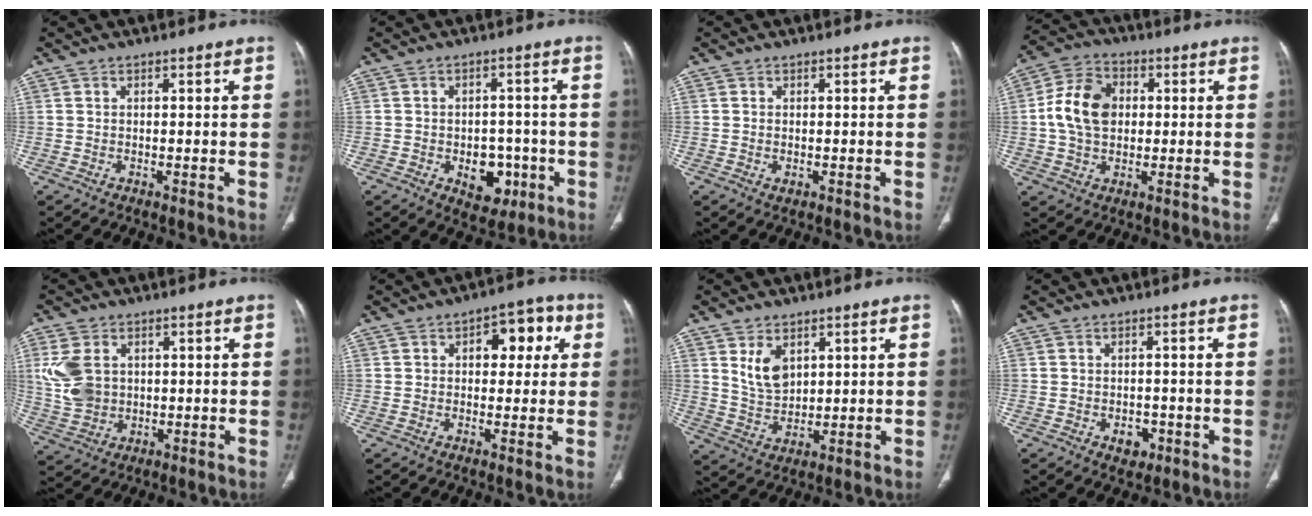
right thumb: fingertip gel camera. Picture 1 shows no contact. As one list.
[{"total": 7.8, "force": [-2.6, 5.4, 4.9], "torque": [-0.027, 0.018, -0.025]}, {"total": 0.8, "force": [-0.2, 0.5, 0.6], "torque": [-0.014, -0.002, -0.001]}, {"total": 11.4, "force": [0.9, 8.3, 7.7], "torque": [-0.128, 0.016, 0.011]}, {"total": 9.3, "force": [2.0, 7.0, 5.8], "torque": [-0.115, -0.003, 0.050]}, {"total": 8.4, "force": [2.4, 5.1, 6.2], "torque": [-0.038, 0.013, 0.026]}, {"total": 6.7, "force": [3.0, 4.2, 4.2], "torque": [-0.062, -0.022, 0.066]}, {"total": 3.1, "force": [-1.3, 2.3, 1.6], "torque": [-0.006, 0.005, -0.012]}]